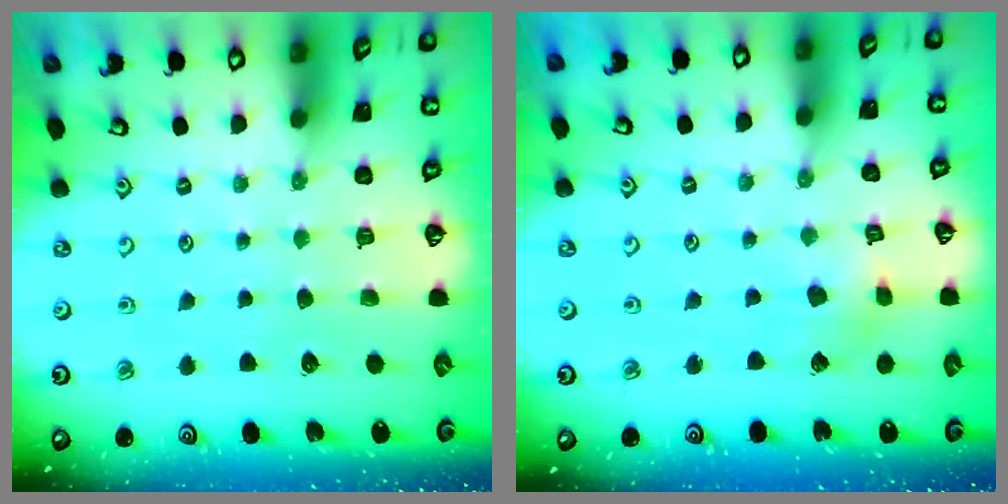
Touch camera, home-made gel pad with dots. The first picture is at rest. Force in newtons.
{"total": 4.7, "press": 4.6, "slide": 0.6}